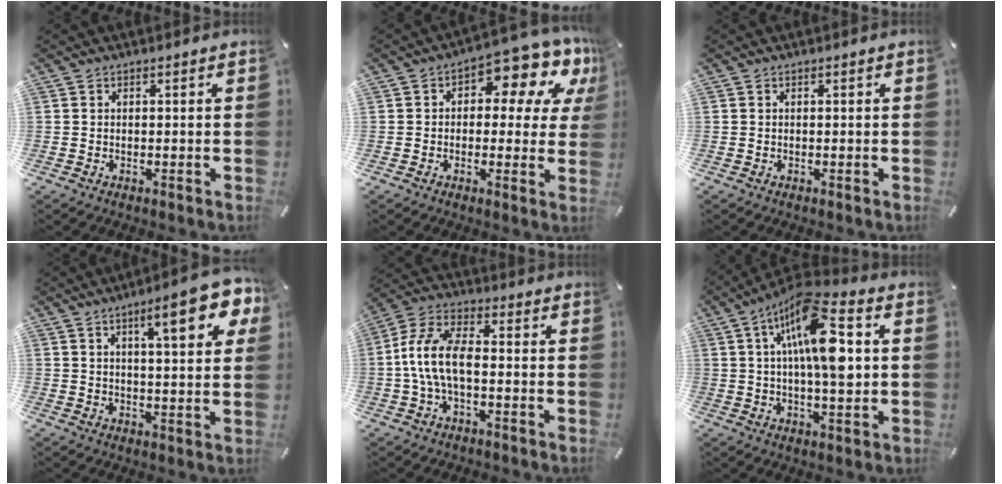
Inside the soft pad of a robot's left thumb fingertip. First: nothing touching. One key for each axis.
{"total": 12.0, "fx": 6.3, "fy": 5.5, "fz": 8.6, "tx": -0.115, "ty": -0.053, "tz": 0.103}
{"total": 0.0}
{"total": 14.1, "fx": 6.7, "fy": 3.9, "fz": 11.8, "tx": -0.167, "ty": -0.022, "tz": 0.100}
{"total": 10.5, "fx": -1.9, "fy": 5.4, "fz": 8.8, "tx": -0.184, "ty": 0.008, "tz": -0.035}
{"total": 17.3, "fx": 4.2, "fy": 6.3, "fz": 15.6, "tx": -0.277, "ty": -0.011, "tz": 0.061}